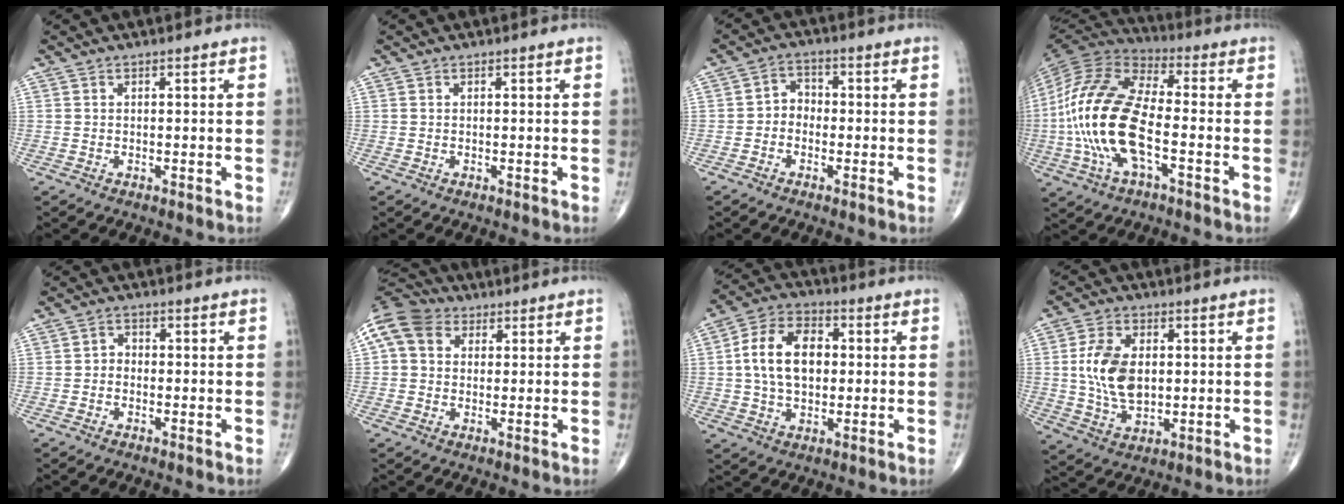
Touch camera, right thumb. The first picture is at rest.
{"total": 0.0}
{"total": 3.5, "force": [-1.0, 2.9, 1.8], "torque": [-0.008, 0.018, -0.032]}
{"total": 20.2, "force": [-3.8, 8.8, 17.7], "torque": [-0.378, 0.023, -0.074]}
{"total": 1.8, "force": [-0.5, 1.5, 0.8], "torque": [0.001, 0.008, -0.019]}
{"total": 10.9, "force": [3.4, 8.6, 5.8], "torque": [-0.112, 0.029, 0.053]}
{"total": 12.8, "force": [1.1, 8.4, 9.6], "torque": [-0.156, 0.018, 0.012]}
{"total": 11.2, "force": [1.1, 6.9, 8.8], "torque": [-0.158, -0.007, 0.025]}